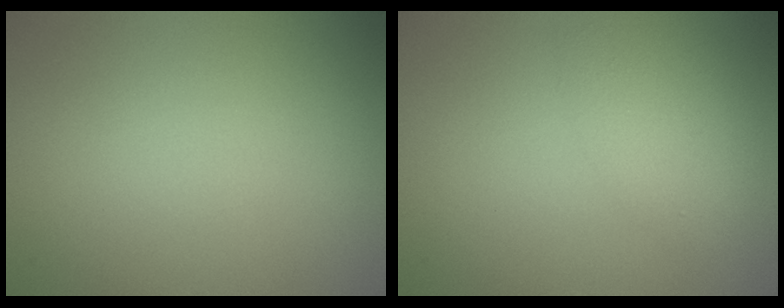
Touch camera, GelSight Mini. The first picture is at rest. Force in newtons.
{"total": 3.0, "press": 3.0, "slide": 0.1}